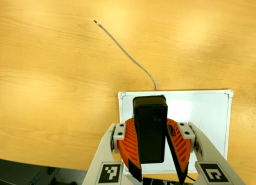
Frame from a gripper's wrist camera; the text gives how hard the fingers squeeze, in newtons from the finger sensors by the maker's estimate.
{"total": 9.7, "left": 9.8, "right": 9.7}